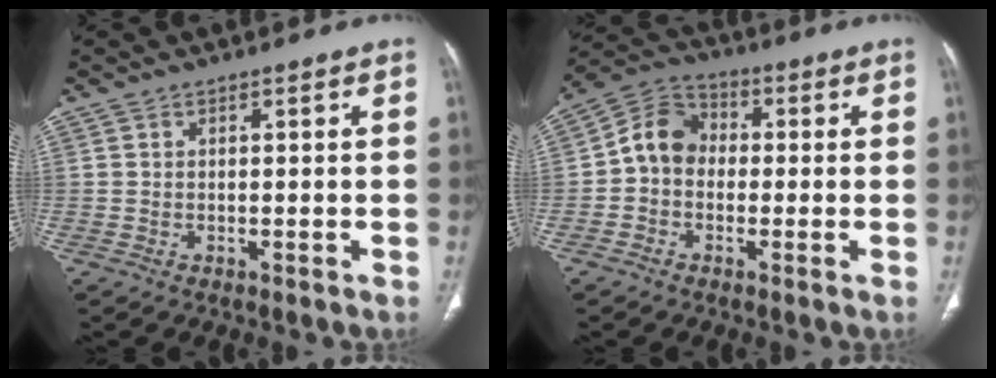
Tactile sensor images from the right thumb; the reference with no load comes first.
{"total": 8.2, "force": [-0.6, 6.8, 4.6], "torque": [-0.064, 0.031, -0.029]}